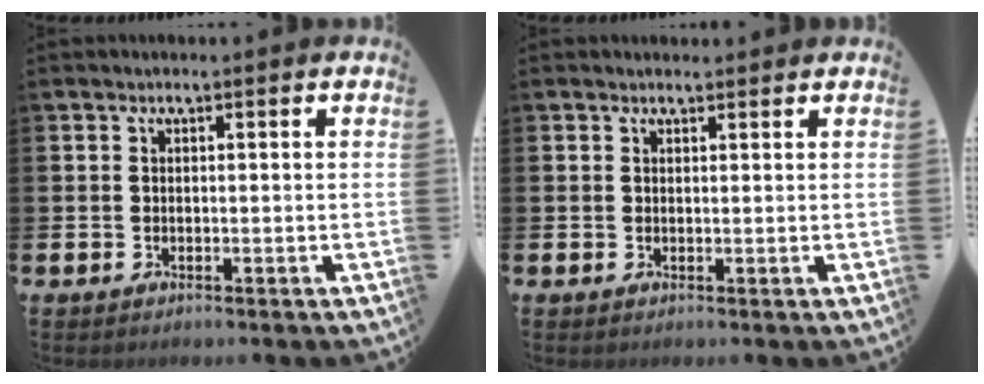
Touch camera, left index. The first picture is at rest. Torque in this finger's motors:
{"motor_torque": [0.58, -1.56, 0.04, 0.01]}